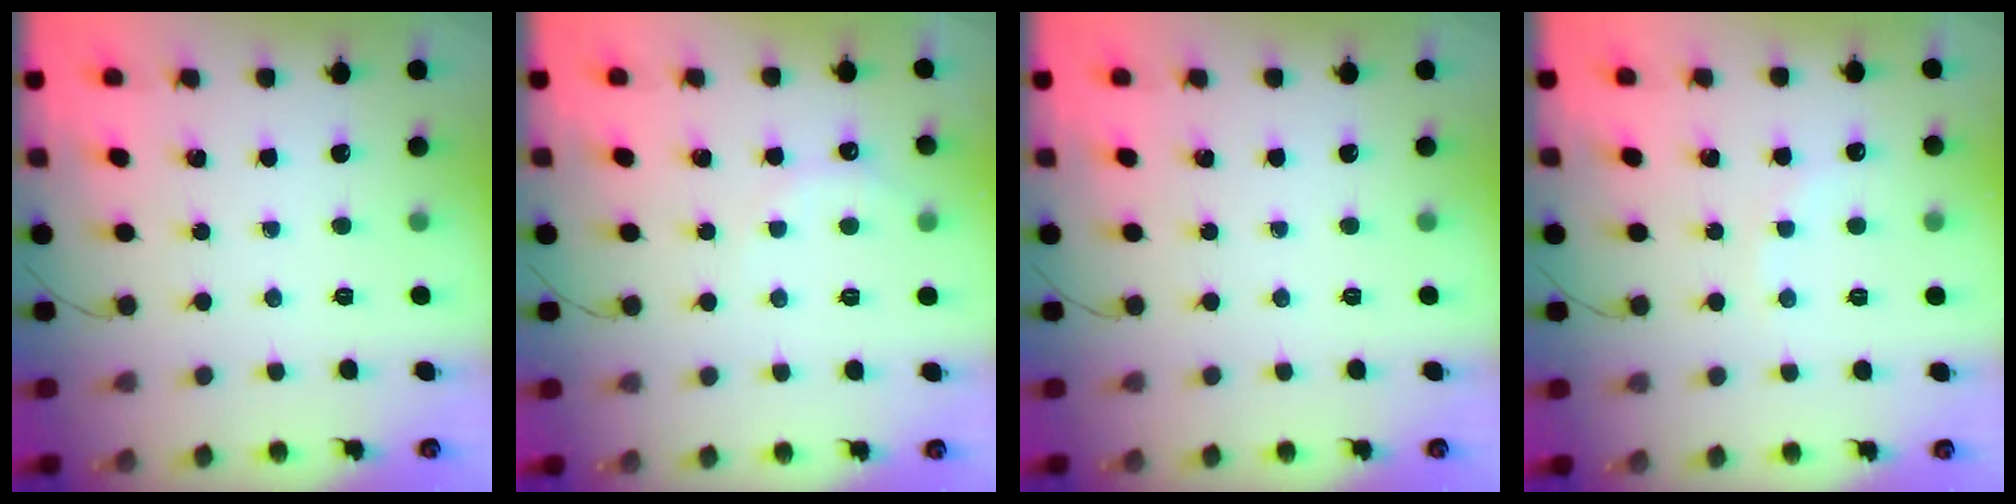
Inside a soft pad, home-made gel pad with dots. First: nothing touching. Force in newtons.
{"total": 6.1, "press": 5.9, "slide": 1.3}
{"total": 0.0}
{"total": 3.9, "press": 3.7, "slide": 1.1}